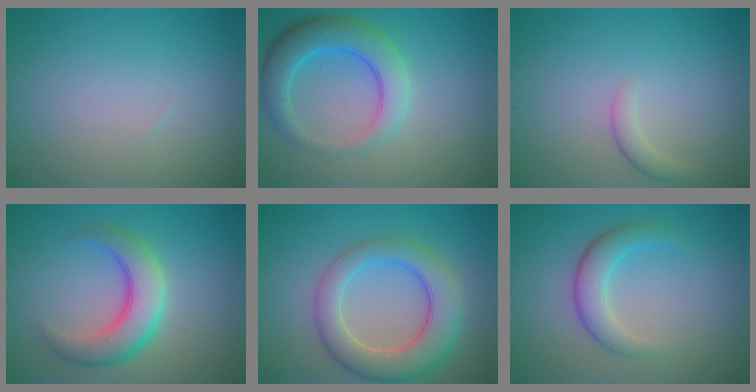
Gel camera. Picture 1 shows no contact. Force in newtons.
{"total": 5.6, "press": 5.6, "slide": 0.2}
{"total": 1.4, "press": 1.4, "slide": 0.1}
{"total": 5.7, "press": 5.7, "slide": 0.1}
{"total": 7.0, "press": 7.0, "slide": 0.3}
{"total": 3.5, "press": 3.5, "slide": 0.2}